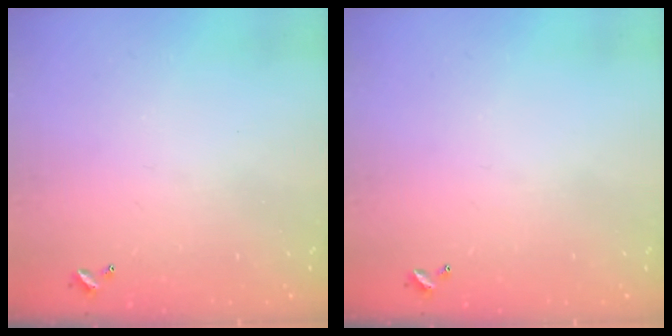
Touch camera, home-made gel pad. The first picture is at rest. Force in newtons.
{"total": 0.0}